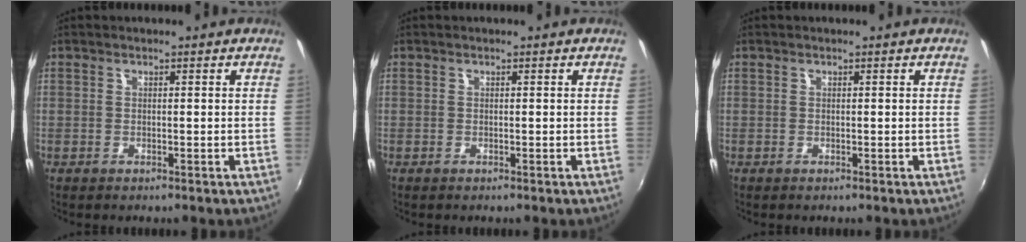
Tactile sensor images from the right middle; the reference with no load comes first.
{"total": 0.0}
{"total": 0.0}